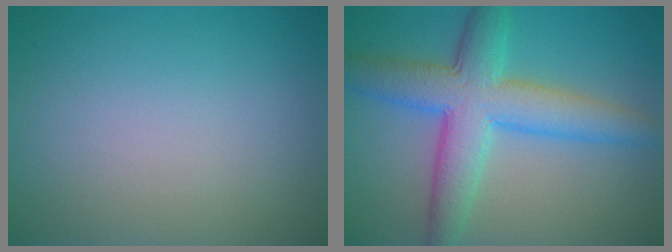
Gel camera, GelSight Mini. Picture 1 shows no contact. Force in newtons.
{"total": 7.5, "press": 7.5, "slide": 0.1}